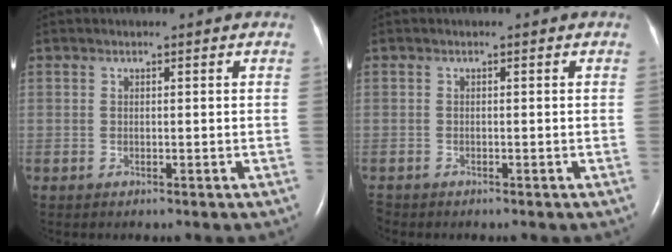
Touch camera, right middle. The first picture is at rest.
{"total": 1.0, "force": [-0.9, 0.4, 0.1], "torque": [-0.004, -0.003, -0.015]}